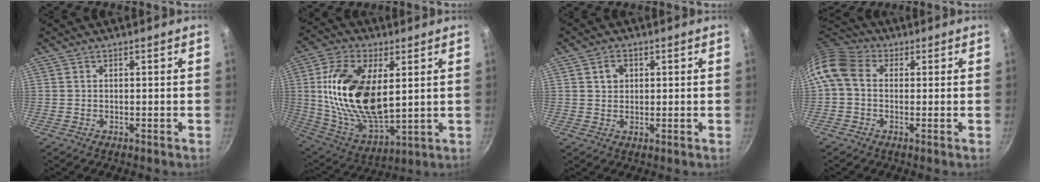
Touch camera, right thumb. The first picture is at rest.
{"total": 21.6, "force": [3.8, 11.6, 17.7], "torque": [-0.325, -0.014, 0.081]}
{"total": 3.0, "force": [0.9, 2.4, 1.5], "torque": [-0.012, 0.003, 0.015]}
{"total": 8.8, "force": [0.7, 6.8, 5.6], "torque": [-0.106, 0.022, -0.008]}